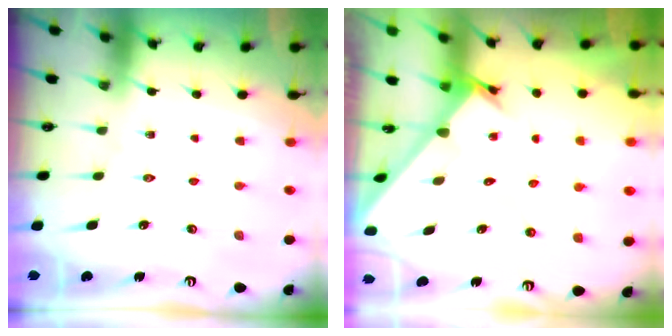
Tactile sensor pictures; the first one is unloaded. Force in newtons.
{"total": 1.7, "press": 1.7, "slide": 0.1}